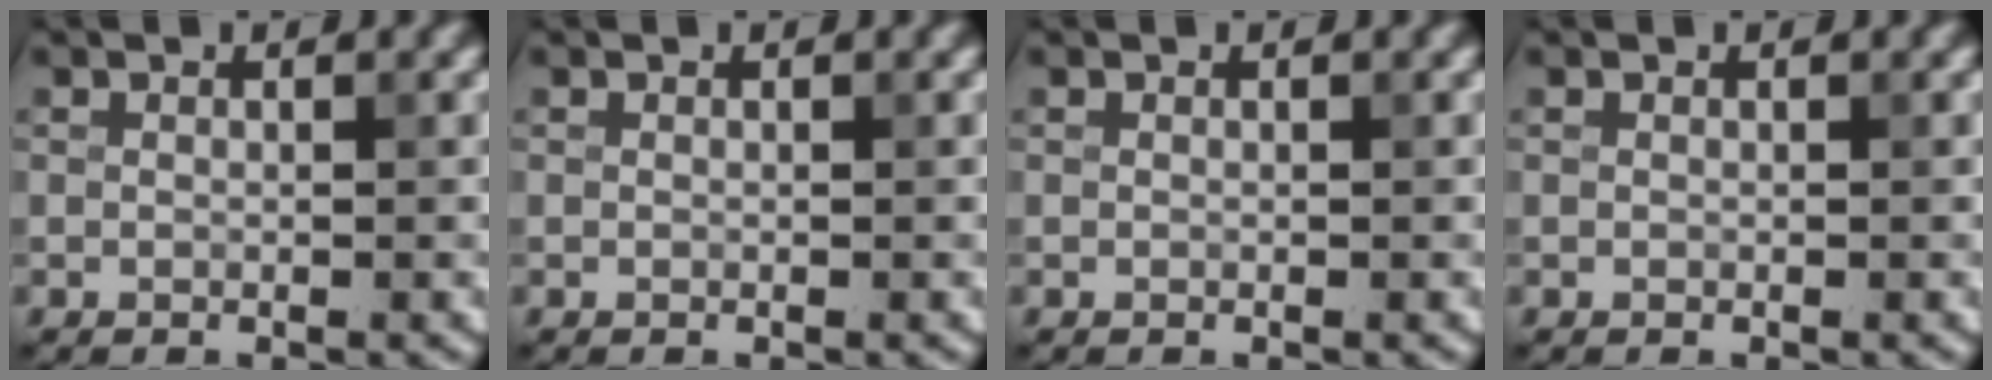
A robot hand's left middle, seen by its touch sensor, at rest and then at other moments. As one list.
[{"total": 0.0}, {"total": 0.0}, {"total": 0.0}]